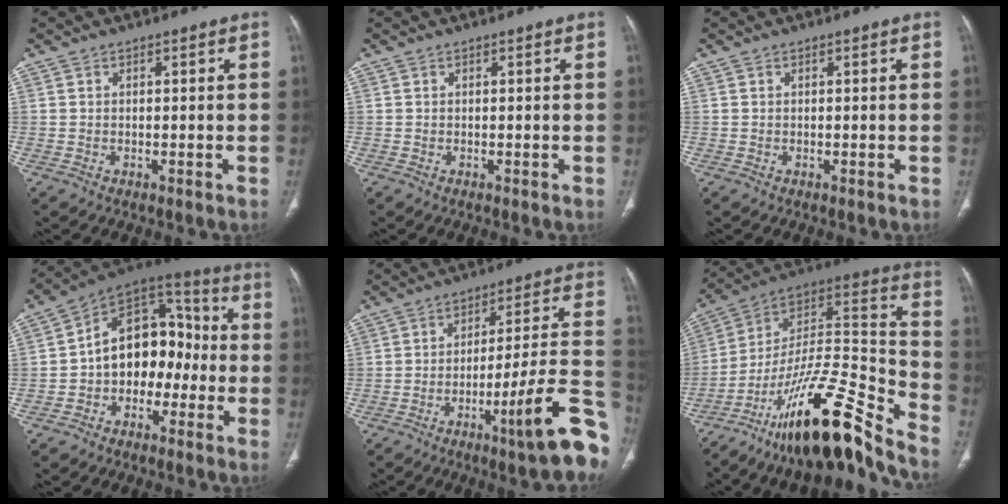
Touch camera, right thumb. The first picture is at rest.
{"total": 0.0}
{"total": 0.0}
{"total": 15.5, "force": [-2.4, 11.0, 10.7], "torque": [-0.116, 0.059, -0.050]}
{"total": 19.5, "force": [-9.1, 2.3, 17.1], "torque": [-0.188, 0.056, -0.129]}
{"total": 26.7, "force": [-19.5, 5.4, 17.5], "torque": [-0.254, 0.103, -0.331]}